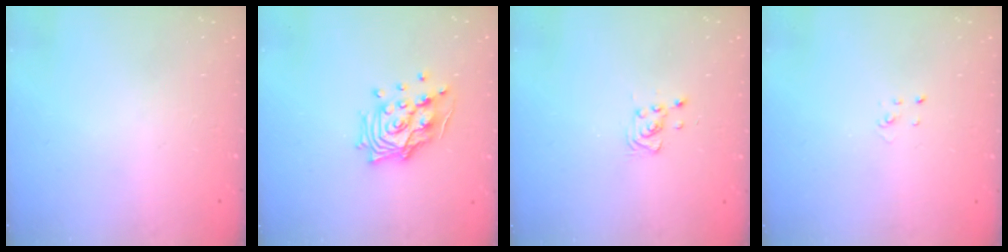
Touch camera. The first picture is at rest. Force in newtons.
{"total": 13.8, "press": 13.6, "slide": 2.0}
{"total": 4.4, "press": 4.2, "slide": 1.1}
{"total": 2.0, "press": 2.0, "slide": 0.1}